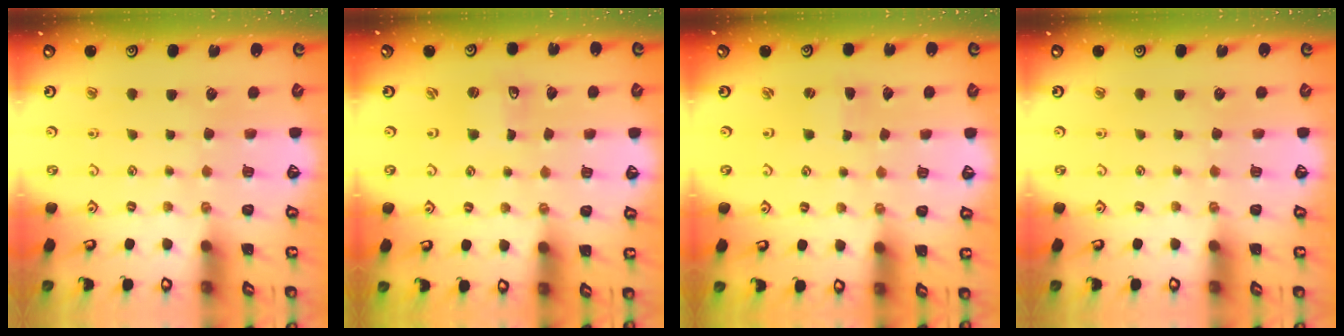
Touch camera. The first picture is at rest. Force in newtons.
{"total": 1.5, "press": 1.5, "slide": 0.1}
{"total": 1.4, "press": 1.4, "slide": 0.3}
{"total": 0.0}